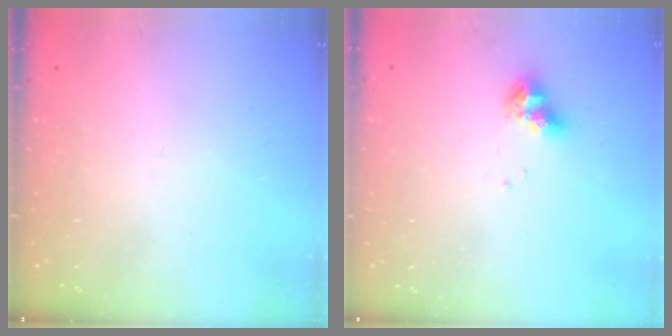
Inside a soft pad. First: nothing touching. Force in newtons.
{"total": 7.3, "press": 7.2, "slide": 0.4}